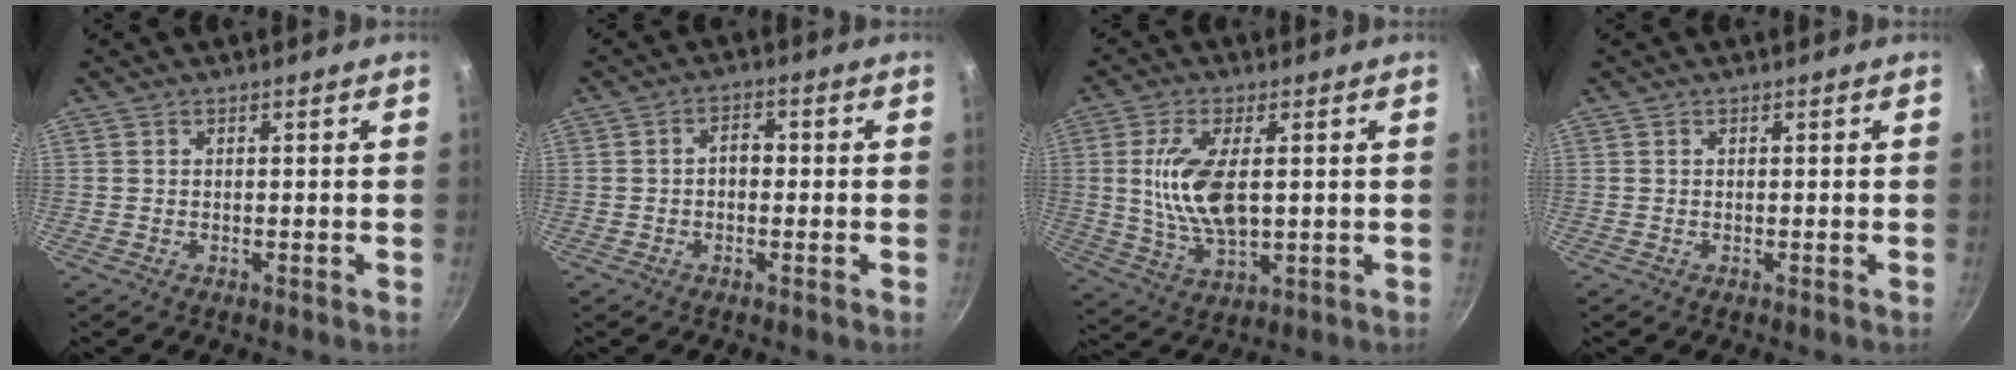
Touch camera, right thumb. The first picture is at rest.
{"total": 2.7, "force": [-0.2, 1.9, 1.9], "torque": [-0.019, 0.012, -0.008]}
{"total": 11.4, "force": [1.5, 5.2, 10.1], "torque": [-0.195, -0.007, 0.034]}
{"total": 0.0}